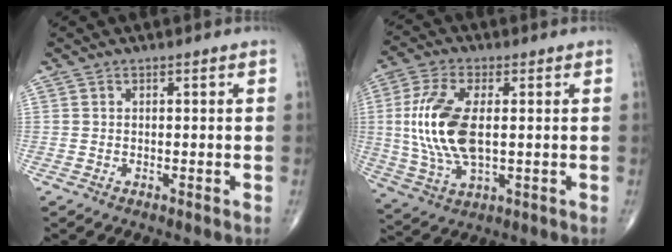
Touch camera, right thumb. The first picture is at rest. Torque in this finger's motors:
{"motor_torque": [0.08, 0.53, 1.24, 0.24, 0.20]}